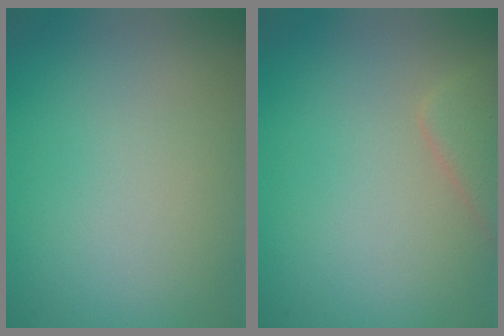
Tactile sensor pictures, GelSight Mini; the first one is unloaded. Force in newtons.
{"total": 2.8, "press": 2.8, "slide": 0.2}